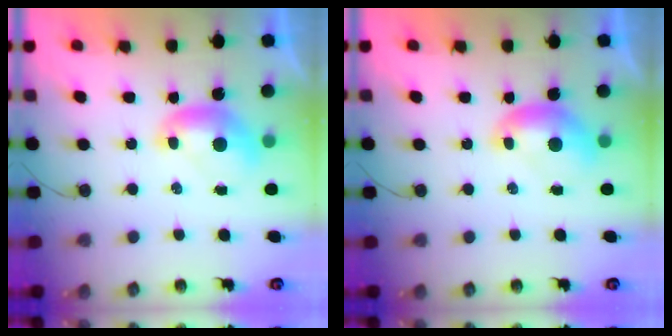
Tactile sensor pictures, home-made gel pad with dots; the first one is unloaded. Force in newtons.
{"total": 0.0}